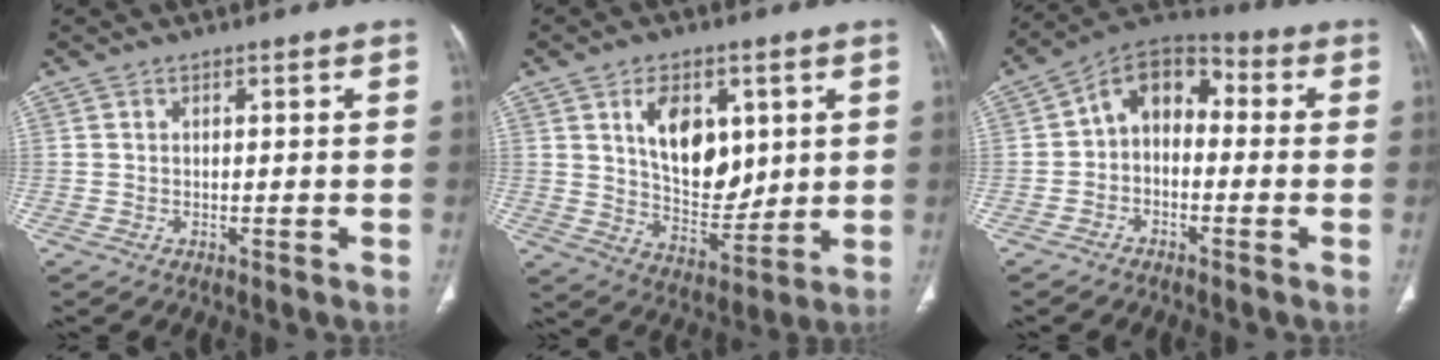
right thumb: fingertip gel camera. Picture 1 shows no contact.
{"total": 13.6, "force": [4.2, 8.4, 9.9], "torque": [-0.117, -0.032, 0.084]}
{"total": 9.7, "force": [-0.4, 6.7, 7.0], "torque": [-0.085, 0.040, -0.027]}